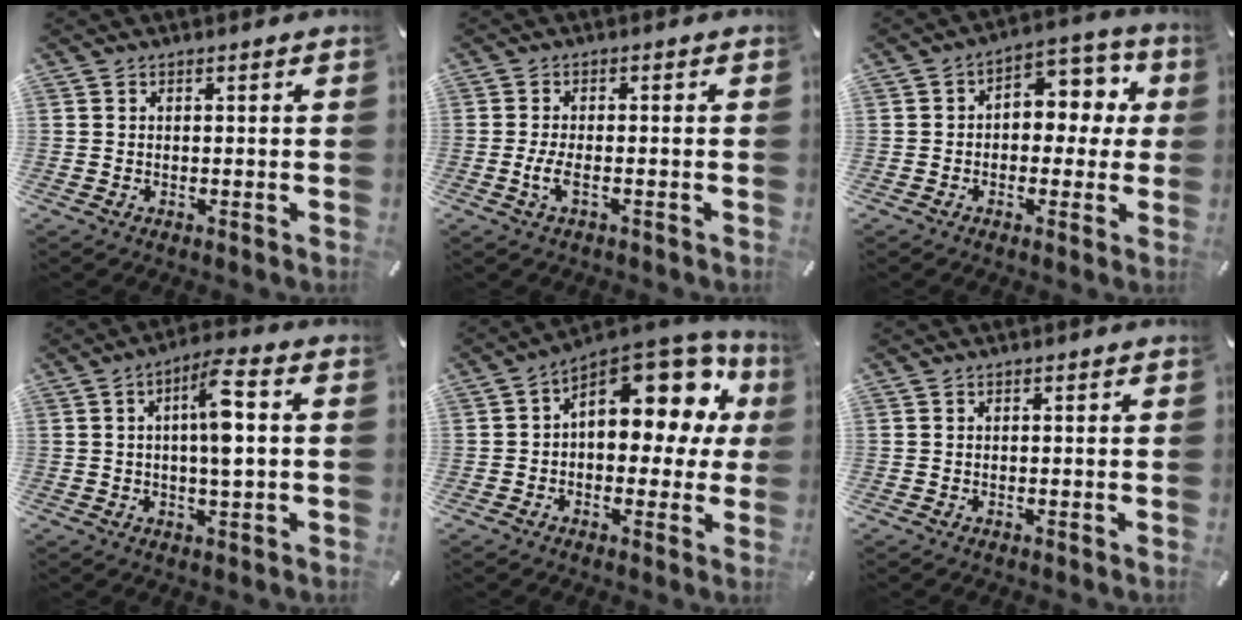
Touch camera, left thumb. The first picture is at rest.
{"total": 3.8, "force": [-1.3, 1.3, 3.4], "torque": [-0.077, -0.003, -0.026]}
{"total": 8.1, "force": [0.9, 6.1, 5.3], "torque": [-0.064, -0.006, 0.011]}
{"total": 8.9, "force": [1.2, 2.3, 8.6], "torque": [-0.158, 0.005, 0.015]}
{"total": 16.9, "force": [7.2, 9.5, 12.0], "torque": [-0.151, -0.059, 0.120]}
{"total": 0.0}